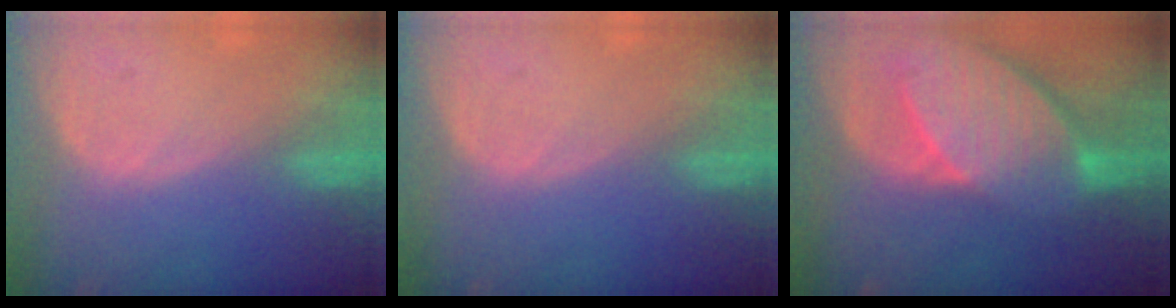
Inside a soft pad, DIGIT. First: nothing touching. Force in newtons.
{"total": 0.0}
{"total": 10.7, "press": 9.4, "slide": 5.1}